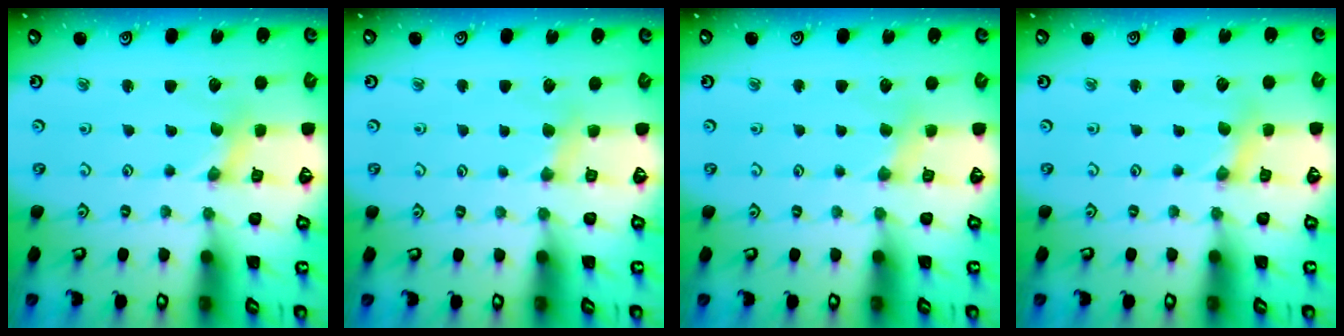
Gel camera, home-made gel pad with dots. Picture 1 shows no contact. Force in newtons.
{"total": 3.7, "press": 3.7, "slide": 0.5}
{"total": 2.2, "press": 2.1, "slide": 0.4}
{"total": 1.4, "press": 1.4, "slide": 0.2}